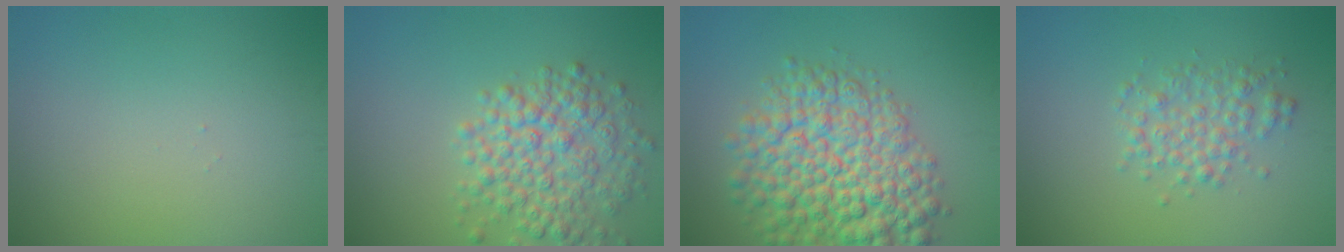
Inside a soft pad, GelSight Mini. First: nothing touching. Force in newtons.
{"total": 5.7, "press": 5.7, "slide": 0.3}
{"total": 10.0, "press": 10.0, "slide": 0.4}
{"total": 2.8, "press": 2.8, "slide": 0.0}